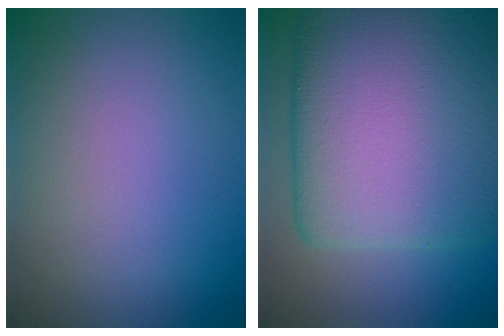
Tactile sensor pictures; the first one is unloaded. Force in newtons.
{"total": 15.7, "press": 15.7, "slide": 0.3}